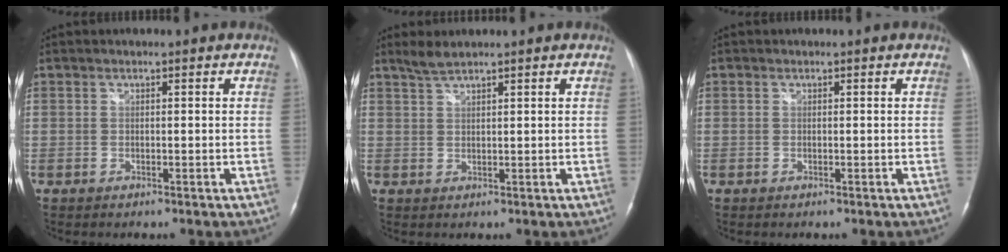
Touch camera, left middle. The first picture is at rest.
{"total": 2.2, "force": [2.0, 0.0, 0.9], "torque": [-0.023, 0.008, 0.043]}
{"total": 0.0}